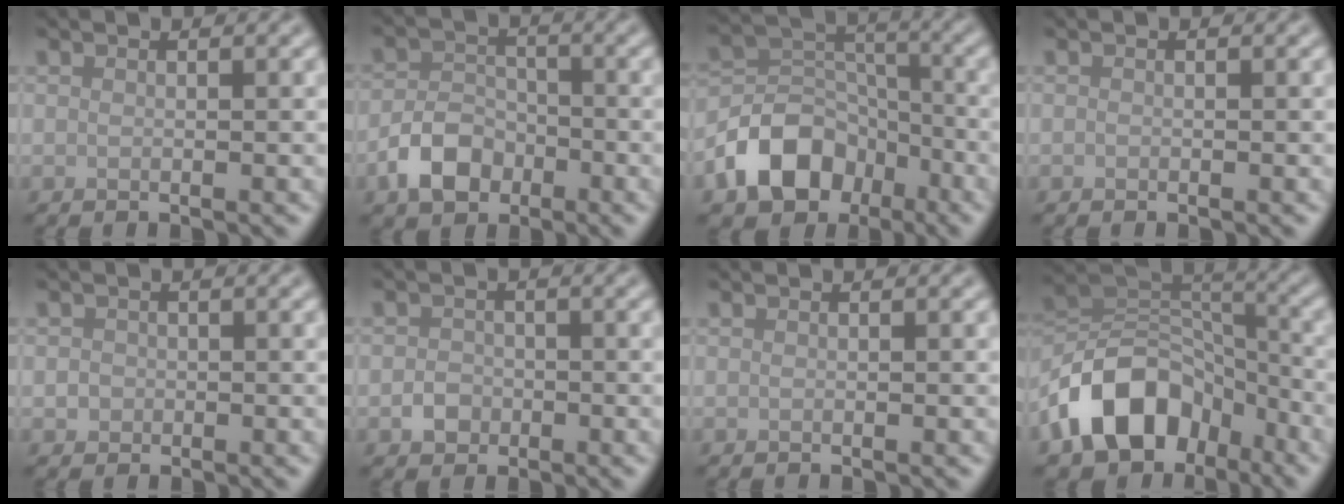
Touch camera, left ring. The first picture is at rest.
{"total": 4.2, "force": [-2.2, 2.8, 2.2], "torque": [-0.039, 0.002, -0.047]}
{"total": 8.0, "force": [-4.4, 5.6, 3.7], "torque": [-0.061, -0.002, -0.087]}
{"total": 0.0}
{"total": 1.0, "force": [-0.1, 1.0, 0.2], "torque": [0.004, -0.003, -0.005]}
{"total": 1.7, "force": [-0.6, 1.5, 0.6], "torque": [-0.002, 0.000, -0.016]}
{"total": 0.0}
{"total": 10.9, "force": [-6.0, 7.2, 5.5], "torque": [-0.092, 0.008, -0.123]}